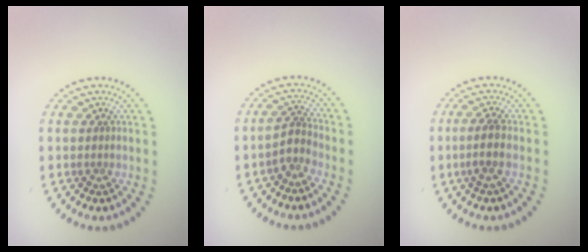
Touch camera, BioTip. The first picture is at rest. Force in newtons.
{"total": 1.8, "press": 1.2, "slide": 1.4}
{"total": 1.9, "press": 1.4, "slide": 1.3}